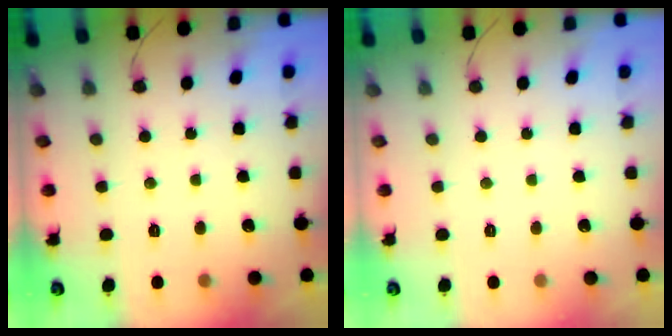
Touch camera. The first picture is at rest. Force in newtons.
{"total": 0.0}